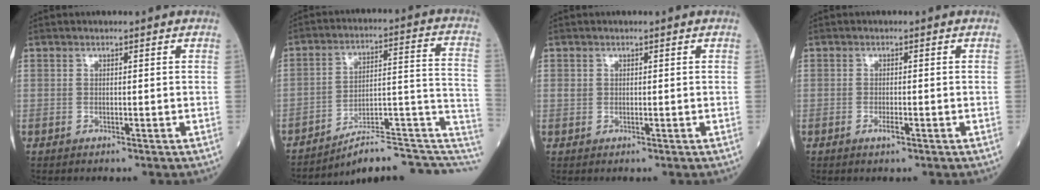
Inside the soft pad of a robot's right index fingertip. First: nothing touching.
{"total": 14.8, "force": [-11.8, 3.3, 8.3], "torque": [-0.064, 0.074, -0.161]}
{"total": 0.8, "force": [0.2, 0.7, 0.3], "torque": [-0.005, 0.007, 0.002]}
{"total": 1.3, "force": [-0.7, 0.3, 1.1], "torque": [-0.020, 0.000, -0.011]}